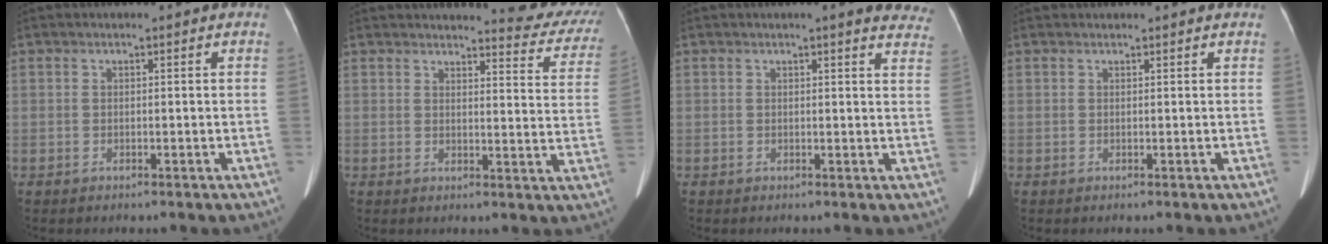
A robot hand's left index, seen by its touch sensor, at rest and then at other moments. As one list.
[{"total": 12.6, "force": [11.9, 2.3, 3.4], "torque": [-0.012, -0.046, 0.106]}, {"total": 9.5, "force": [8.3, 1.8, 4.2], "torque": [-0.022, -0.013, 0.066]}, {"total": 1.1, "force": [1.0, 0.4, 0.0], "torque": [-0.008, 0.020, 0.013]}]